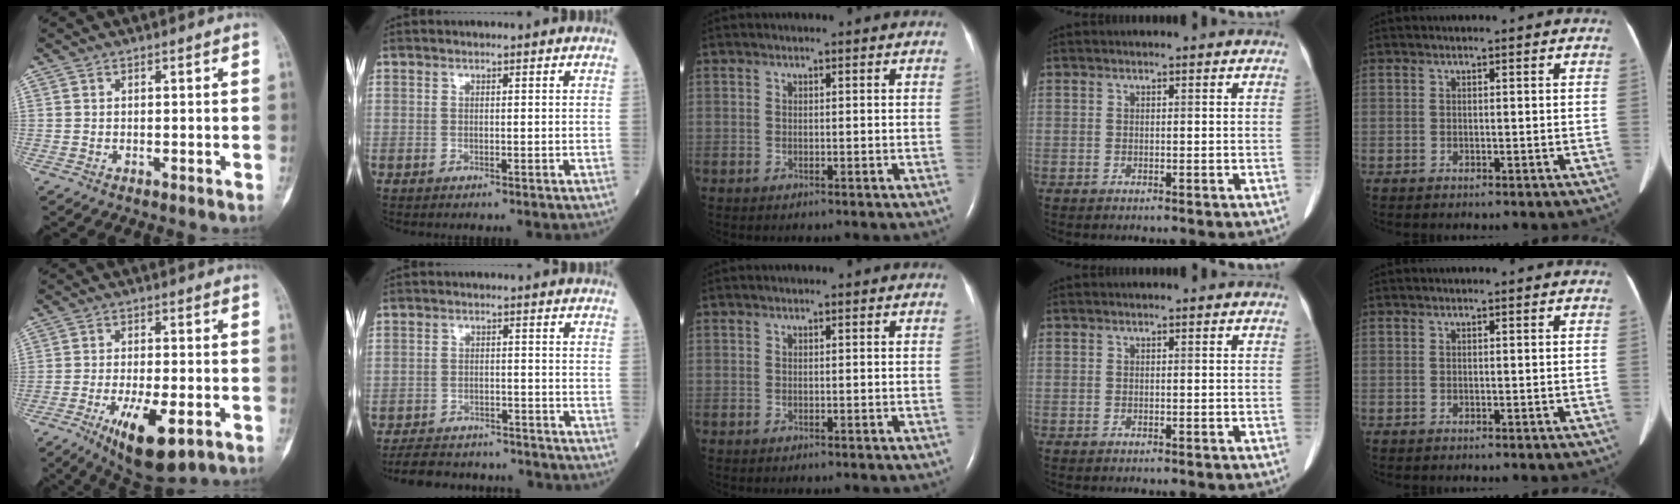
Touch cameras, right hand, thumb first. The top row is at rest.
{"thumb": {"total": 12.4, "force": [-5.4, 4.4, 10.3], "torque": [-0.169, 0.003, -0.077]}, "index": {"total": 11.1, "force": [-10.2, 3.6, 2.5], "torque": [-0.044, 0.011, -0.136]}}